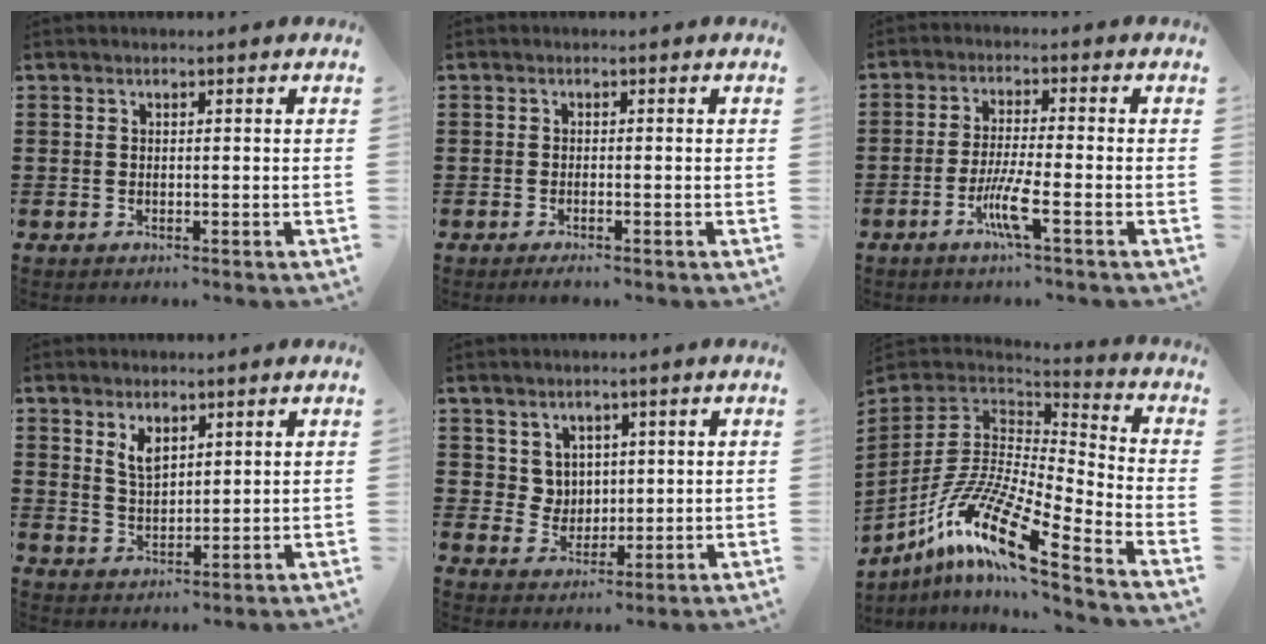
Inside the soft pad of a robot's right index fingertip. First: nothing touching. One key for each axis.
{"total": 1.0, "fx": -0.8, "fy": 0.1, "fz": 0.6, "tx": -0.012, "ty": -0.005, "tz": -0.014}
{"total": 6.1, "fx": -2.9, "fy": 0.4, "fz": 5.4, "tx": -0.108, "ty": -0.012, "tz": -0.055}
{"total": 3.9, "fx": 2.4, "fy": 2.0, "fz": 2.3, "tx": -0.051, "ty": 0.005, "tz": 0.043}
{"total": 4.2, "fx": 2.3, "fy": 3.5, "fz": 0.5, "tx": -0.029, "ty": 0.007, "tz": 0.043}
{"total": 16.0, "fx": -10.1, "fy": 3.3, "fz": 12.0, "tx": -0.249, "ty": 0.007, "tz": -0.196}